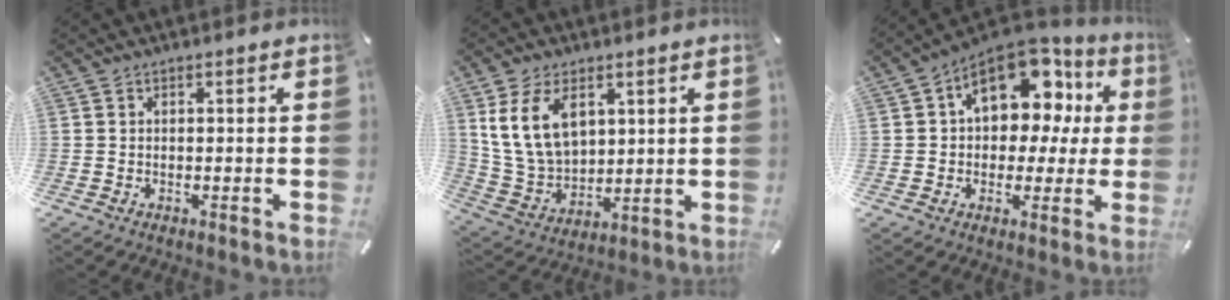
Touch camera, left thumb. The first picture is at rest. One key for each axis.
{"total": 12.7, "fx": 5.2, "fy": 9.1, "fz": 7.1, "tx": -0.168, "ty": -0.010, "tz": 0.099}
{"total": 15.9, "fx": 5.8, "fy": 10.3, "fz": 10.7, "tx": -0.157, "ty": -0.026, "tz": 0.101}